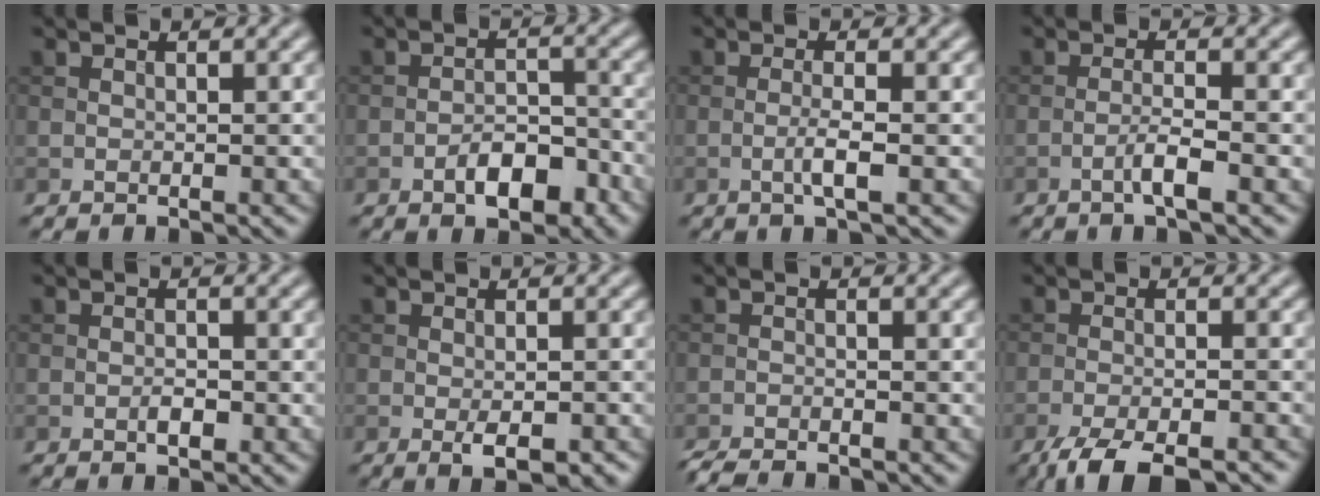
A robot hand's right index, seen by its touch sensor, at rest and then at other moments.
{"total": 4.4, "force": [-2.4, 2.0, 3.1], "torque": [-0.041, 0.008, -0.037]}
{"total": 2.2, "force": [-0.6, 0.2, 2.1], "torque": [-0.040, 0.002, -0.016]}
{"total": 2.3, "force": [-1.2, 0.2, 2.0], "torque": [-0.038, 0.007, -0.027]}
{"total": 1.4, "force": [-0.6, 0.6, 1.1], "torque": [-0.018, 0.001, -0.011]}
{"total": 3.0, "force": [-1.4, 1.1, 2.4], "torque": [-0.039, -0.007, -0.017]}
{"total": 2.6, "force": [-2.4, 0.3, 0.8], "torque": [-0.017, -0.006, -0.049]}
{"total": 6.1, "force": [-4.8, 1.3, 3.5], "torque": [-0.057, -0.013, -0.084]}